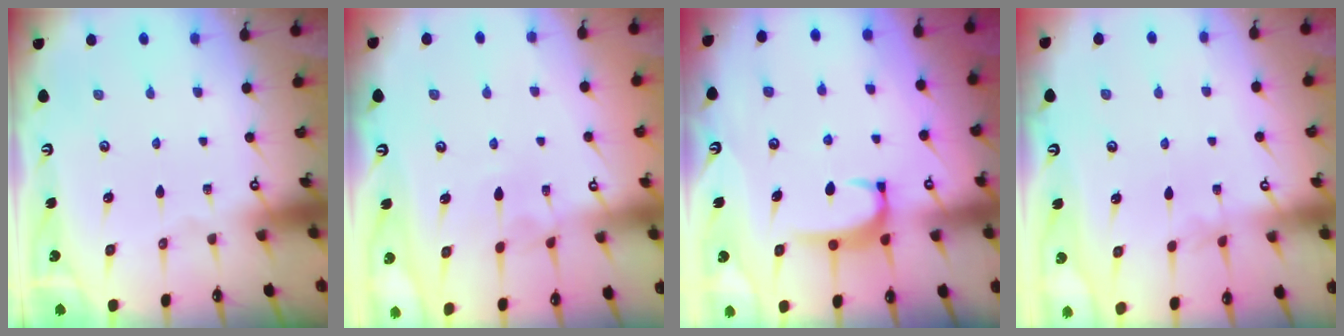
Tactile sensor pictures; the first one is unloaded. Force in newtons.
{"total": 3.5, "press": 3.5, "slide": 0.6}
{"total": 2.6, "press": 2.6, "slide": 0.4}
{"total": 4.2, "press": 4.2, "slide": 0.3}